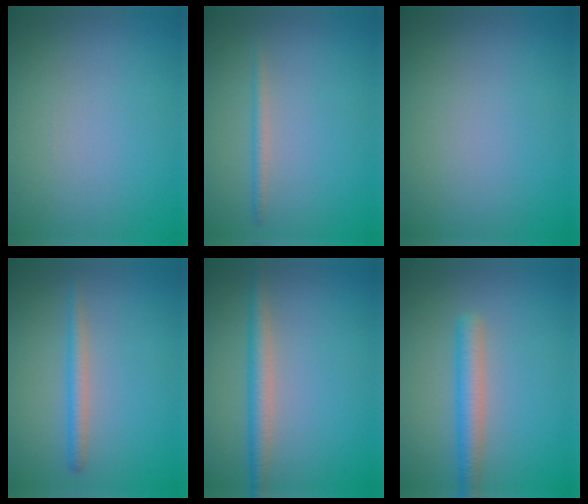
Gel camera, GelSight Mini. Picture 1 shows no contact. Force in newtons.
{"total": 1.1, "press": 1.1, "slide": 0.0}
{"total": 0.0}
{"total": 1.8, "press": 1.8, "slide": 0.1}
{"total": 2.7, "press": 2.7, "slide": 0.0}
{"total": 3.0, "press": 3.0, "slide": 0.1}